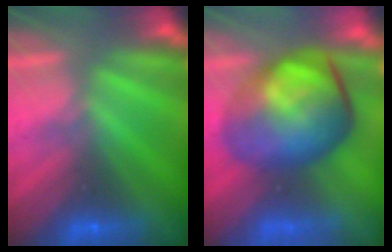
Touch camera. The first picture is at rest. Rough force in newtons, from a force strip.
{"total": 7.6}